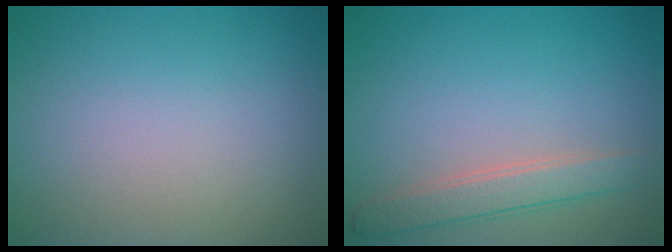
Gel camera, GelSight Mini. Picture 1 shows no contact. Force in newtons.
{"total": 2.6, "press": 2.6, "slide": 0.2}